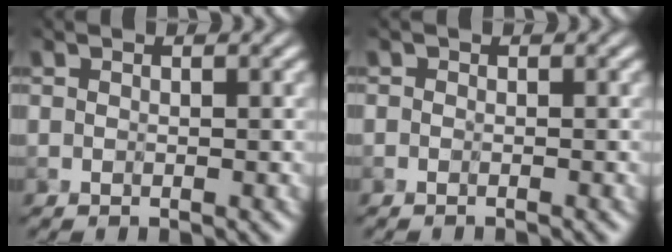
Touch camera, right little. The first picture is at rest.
{"total": 0.9, "force": [-0.9, 0.1, -0.1], "torque": [0.007, -0.007, -0.012]}